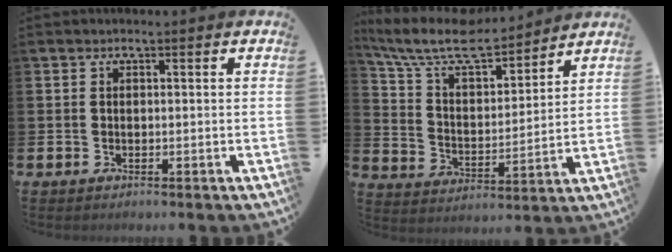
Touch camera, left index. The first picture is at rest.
{"total": 9.9, "force": [8.7, 2.6, 3.8], "torque": [-0.113, -0.054, 0.152]}